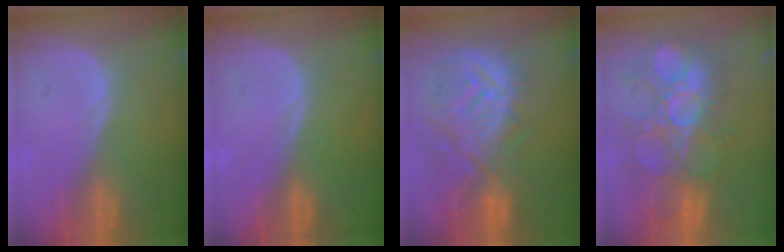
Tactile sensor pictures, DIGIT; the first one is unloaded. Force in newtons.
{"total": 0.0}
{"total": 12.6, "press": 11.1, "slide": 6.0}
{"total": 11.8, "press": 11.2, "slide": 3.7}